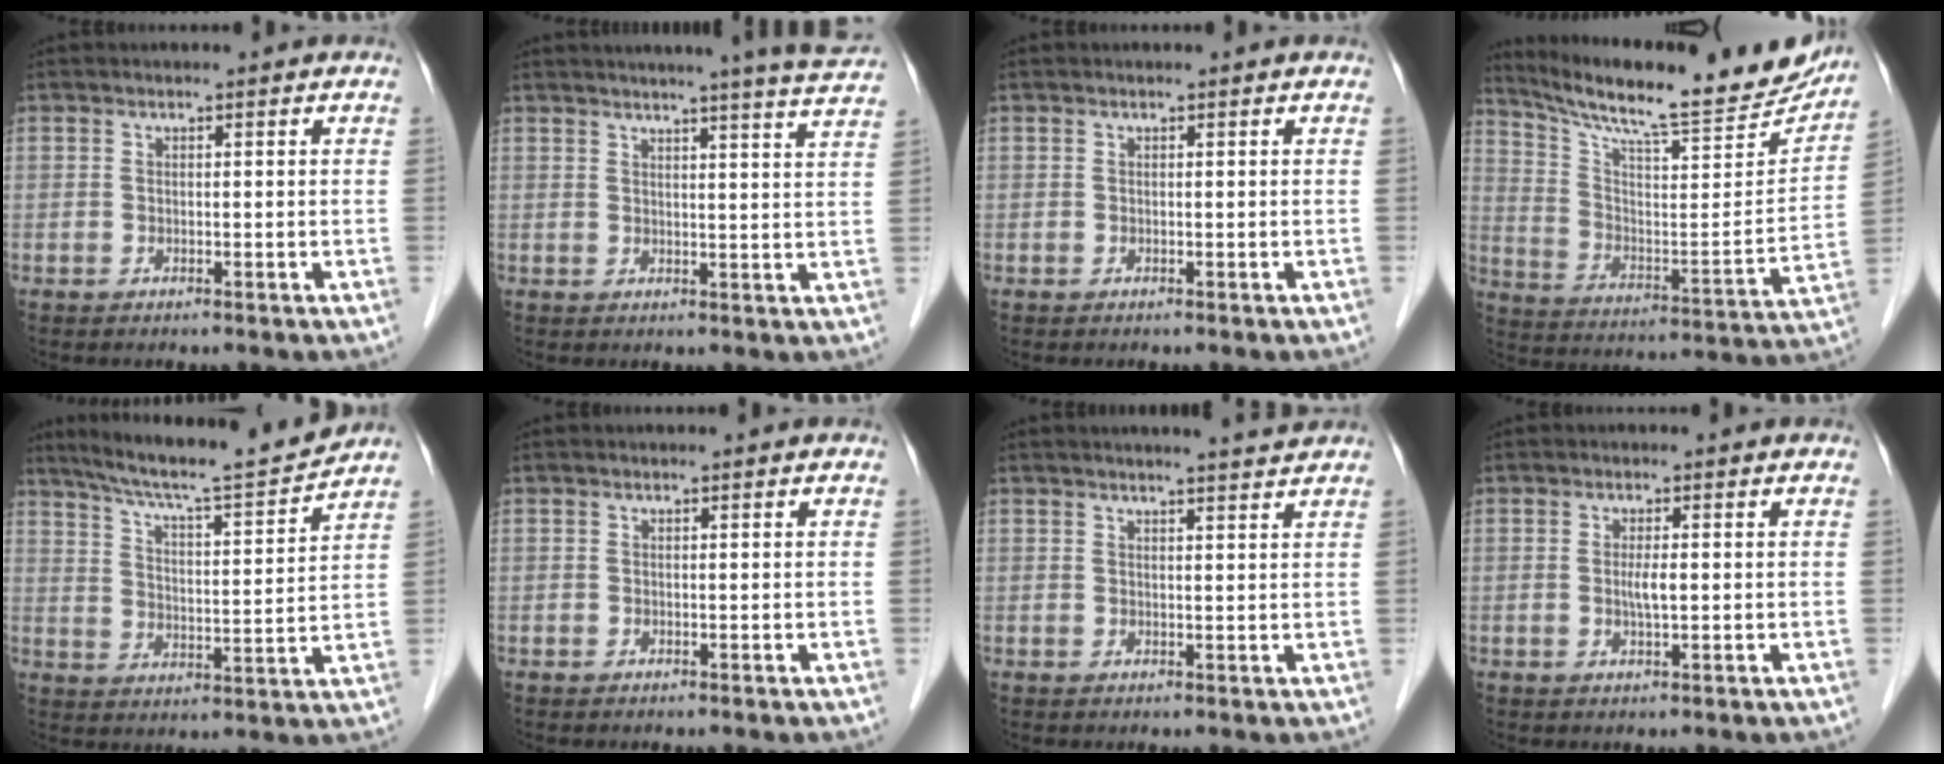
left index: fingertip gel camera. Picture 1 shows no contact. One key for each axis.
{"total": 12.6, "fx": 11.2, "fy": -1.5, "fz": 5.3, "tx": -0.077, "ty": -0.030, "tz": 0.117}
{"total": 0.0}
{"total": 24.6, "fx": 22.0, "fy": 3.1, "fz": 10.6, "tx": -0.176, "ty": -0.045, "tz": 0.314}
{"total": 14.2, "fx": 13.2, "fy": -0.7, "fz": 5.3, "tx": -0.095, "ty": -0.013, "tz": 0.203}
{"total": 0.0}
{"total": 4.2, "fx": 3.8, "fy": -0.6, "fz": 1.6, "tx": -0.026, "ty": 0.002, "tz": 0.045}
{"total": 2.0, "fx": 0.0, "fy": 0.2, "fz": 2.0, "tx": -0.041, "ty": -0.002, "tz": 0.001}